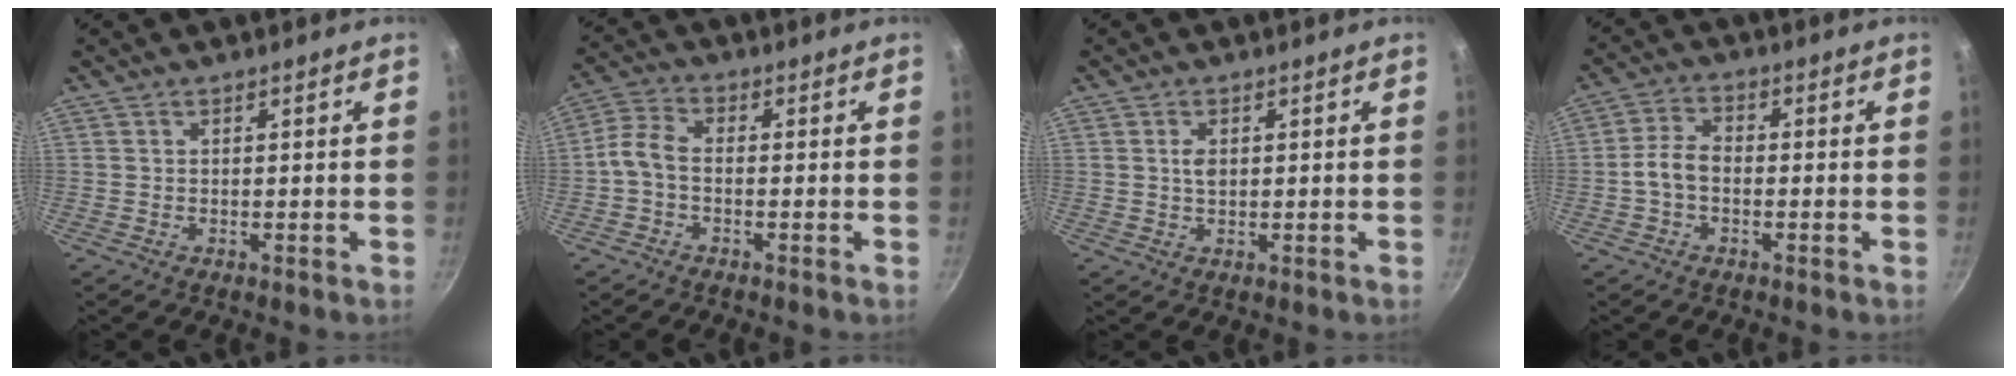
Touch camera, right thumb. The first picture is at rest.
{"total": 5.4, "force": [-1.1, 3.1, 4.3], "torque": [-0.091, 0.019, -0.033]}
{"total": 2.2, "force": [0.4, 1.4, 1.7], "torque": [-0.027, -0.001, 0.009]}
{"total": 5.4, "force": [-1.2, 3.5, 3.9], "torque": [-0.074, 0.021, -0.030]}